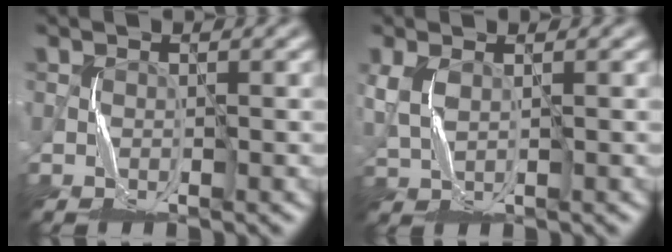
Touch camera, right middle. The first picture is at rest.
{"total": 2.4, "force": [0.8, 1.1, 2.0], "torque": [-0.069, 0.000, 0.021]}